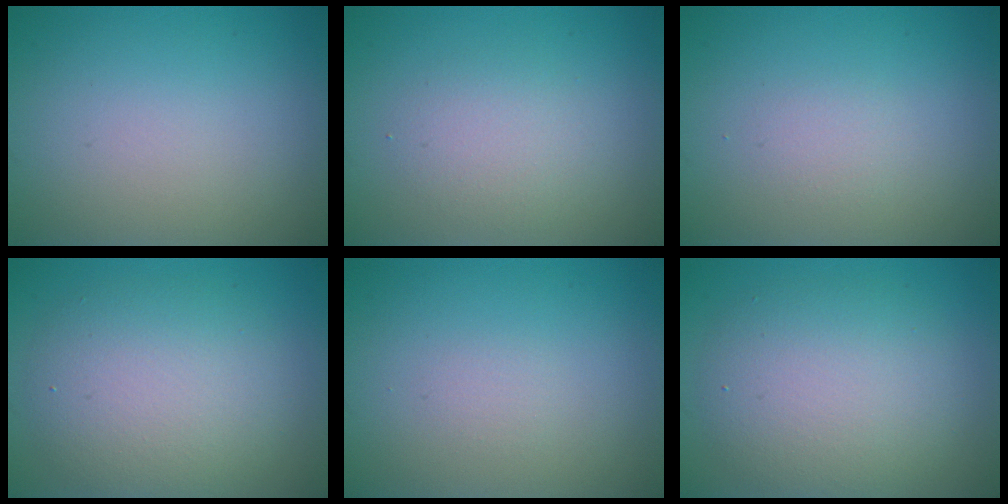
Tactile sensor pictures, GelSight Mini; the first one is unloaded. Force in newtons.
{"total": 2.3, "press": 2.3, "slide": 0.2}
{"total": 1.0, "press": 1.0, "slide": 0.0}
{"total": 6.0, "press": 6.0, "slide": 0.3}
{"total": 0.6, "press": 0.6, "slide": 0.1}
{"total": 6.0, "press": 5.9, "slide": 0.6}